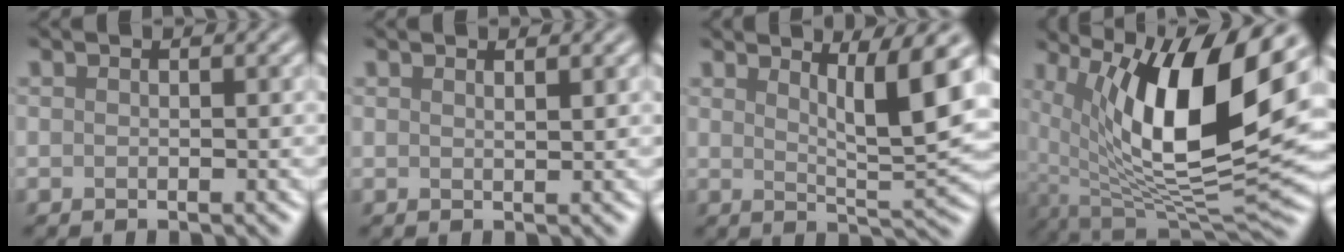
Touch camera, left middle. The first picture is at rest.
{"total": 0.9, "force": [0.7, 0.3, 0.5], "torque": [0.001, 0.001, 0.011]}
{"total": 5.9, "force": [2.6, 1.1, 5.2], "torque": [-0.069, -0.009, 0.043]}
{"total": 14.5, "force": [4.5, 5.1, 12.8], "torque": [-0.203, -0.009, 0.076]}